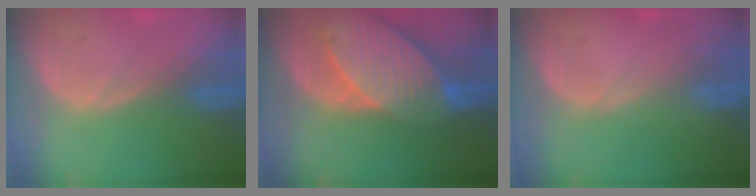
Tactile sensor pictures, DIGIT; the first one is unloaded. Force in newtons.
{"total": 10.7, "press": 9.4, "slide": 5.0}
{"total": 0.0}